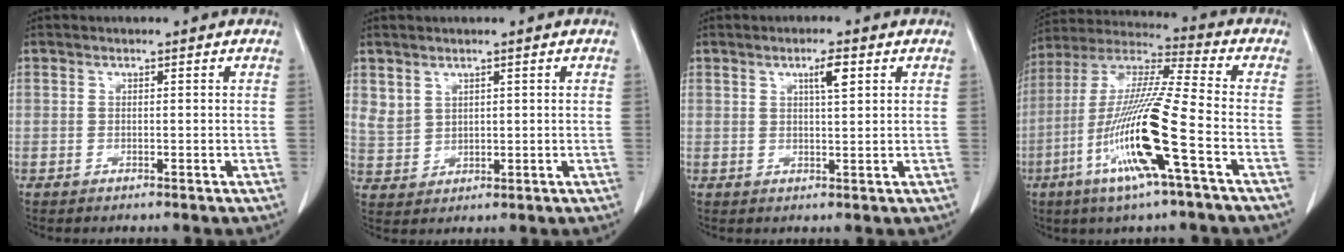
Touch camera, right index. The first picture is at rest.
{"total": 3.6, "force": [2.3, 2.6, 1.1], "torque": [-0.023, -0.003, 0.058]}
{"total": 3.2, "force": [1.4, 0.4, 2.8], "torque": [-0.046, -0.001, 0.023]}
{"total": 17.0, "force": [-6.1, -0.3, 15.9], "torque": [-0.324, -0.016, -0.123]}